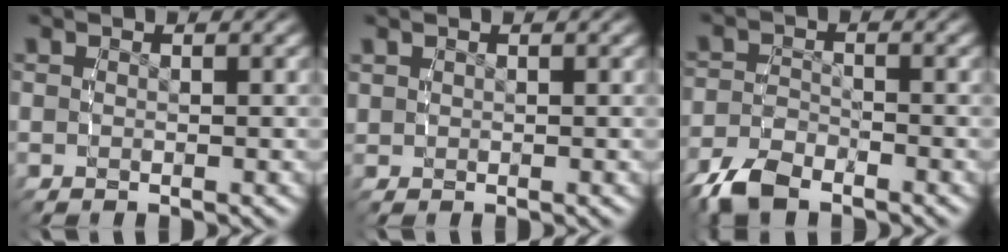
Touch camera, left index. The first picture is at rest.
{"total": 0.5, "force": [0.4, -0.1, -0.2], "torque": [0.006, -0.001, 0.010]}
{"total": 3.3, "force": [-2.7, 1.4, 1.4], "torque": [-0.030, -0.007, -0.048]}